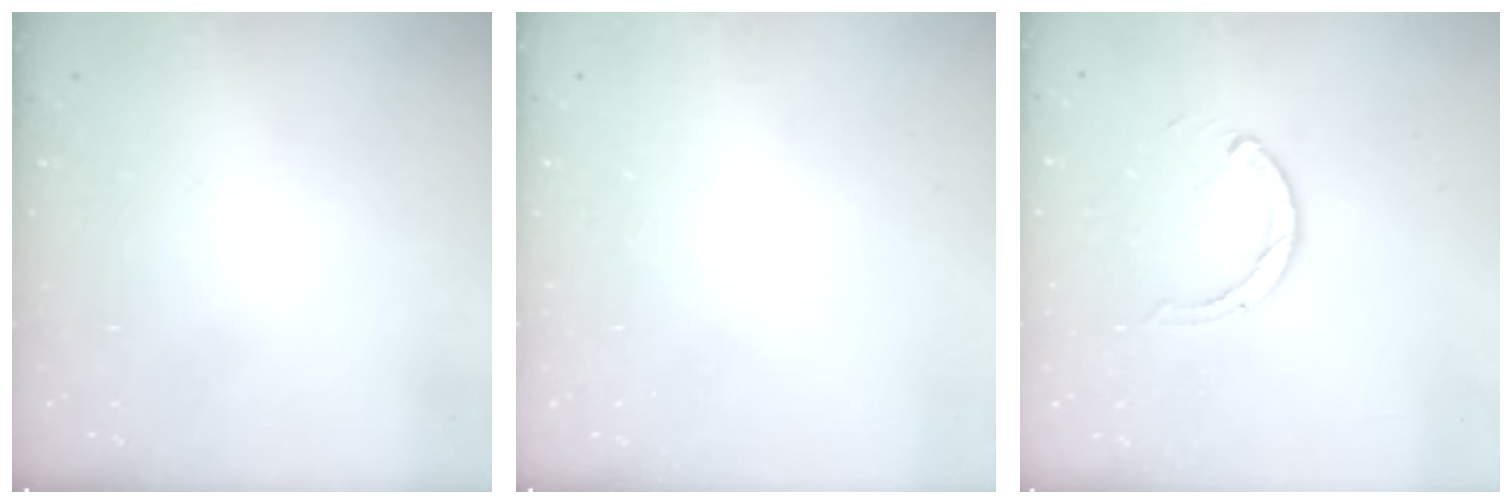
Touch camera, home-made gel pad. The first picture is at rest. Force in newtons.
{"total": 0.0}
{"total": 1.9, "press": 1.9, "slide": 0.2}